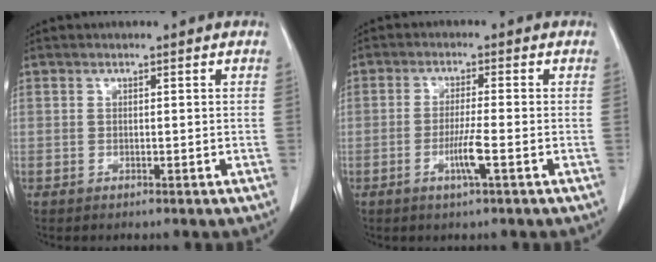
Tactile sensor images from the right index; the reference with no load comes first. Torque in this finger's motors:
{"motor_torque": [0.76, -0.20, 0.25, 0.07]}